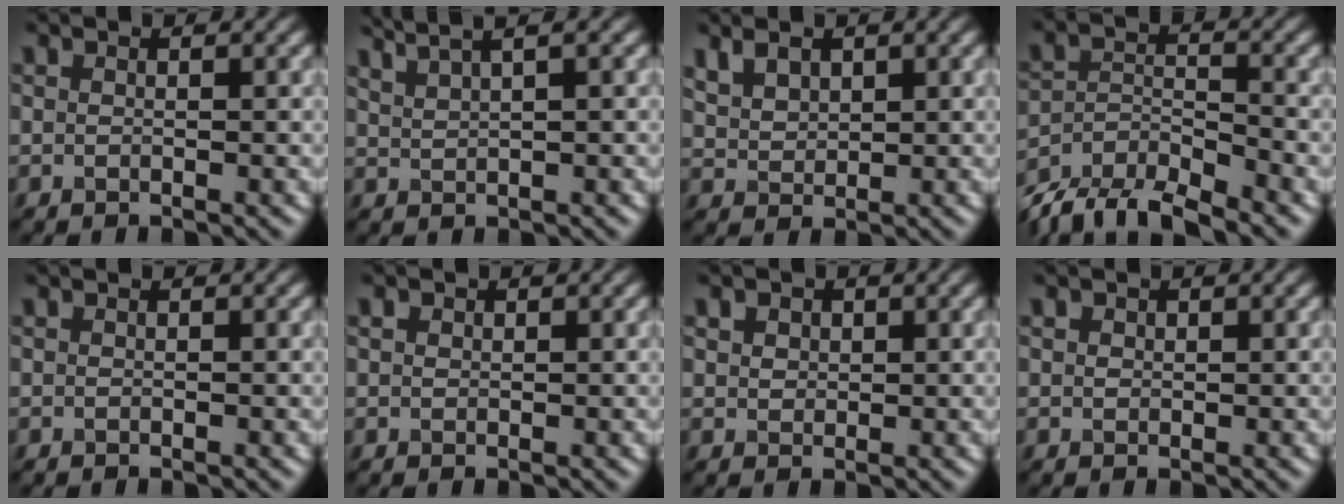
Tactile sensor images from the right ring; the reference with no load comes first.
{"total": 4.9, "force": [3.7, 1.3, 3.0], "torque": [-0.042, 0.022, 0.043]}
{"total": 2.9, "force": [1.7, 1.8, 1.5], "torque": [-0.037, 0.000, 0.031]}
{"total": 8.3, "force": [-7.4, 2.3, 3.0], "torque": [-0.054, -0.011, -0.133]}
{"total": 0.0}
{"total": 0.8, "force": [0.5, 0.6, 0.2], "torque": [-0.005, -0.001, 0.007]}
{"total": 2.9, "force": [1.6, 2.0, 1.3], "torque": [-0.035, 0.010, 0.026]}
{"total": 1.0, "force": [0.5, 0.8, 0.3], "torque": [-0.004, 0.000, 0.004]}